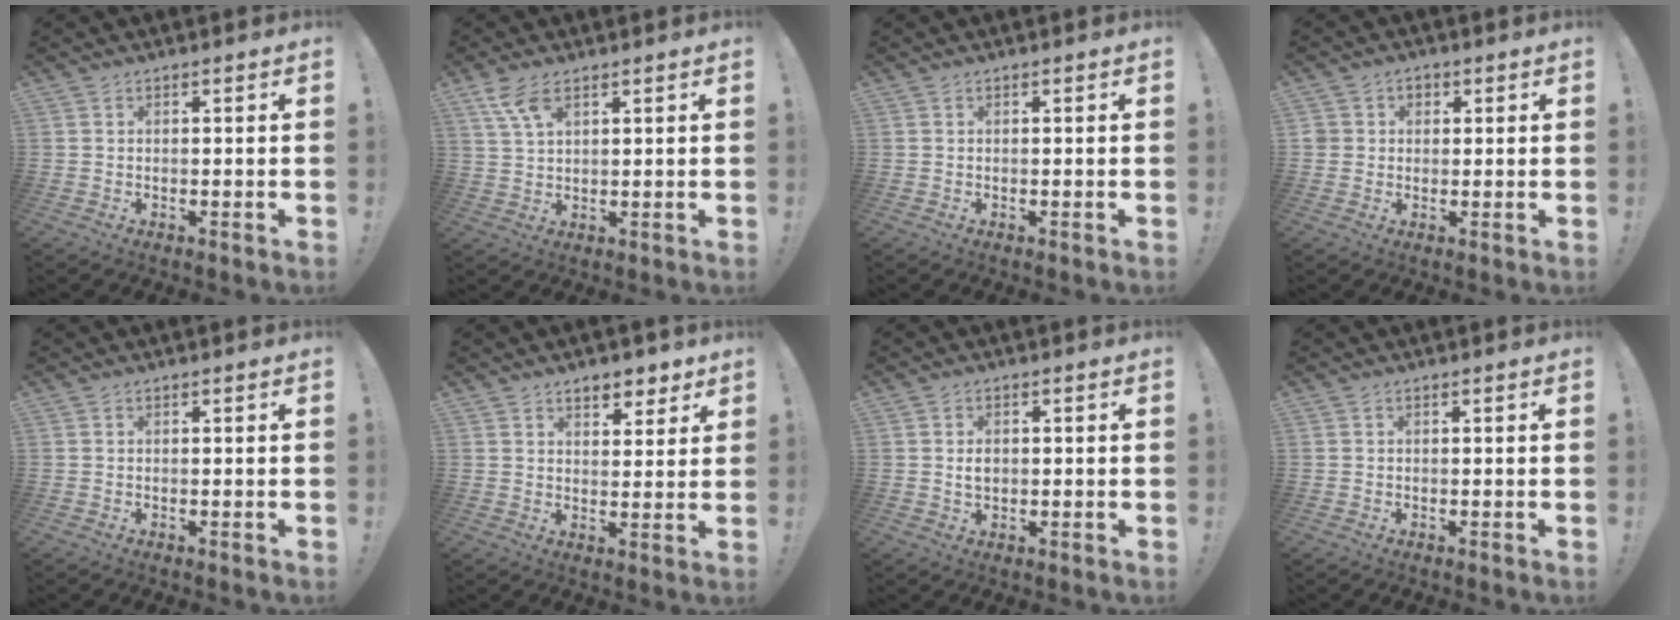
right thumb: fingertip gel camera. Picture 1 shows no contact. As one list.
[{"total": 6.8, "force": [4.1, 3.0, 4.5], "torque": [-0.094, -0.011, 0.079]}, {"total": 0.0}, {"total": 3.7, "force": [0.4, 3.5, 1.0], "torque": [-0.014, 0.005, 0.009]}, {"total": 0.0}, {"total": 5.9, "force": [4.4, 3.3, 2.0], "torque": [-0.005, -0.033, 0.077]}, {"total": 2.7, "force": [0.4, 2.1, 1.6], "torque": [-0.015, 0.000, 0.005]}, {"total": 0.0}]